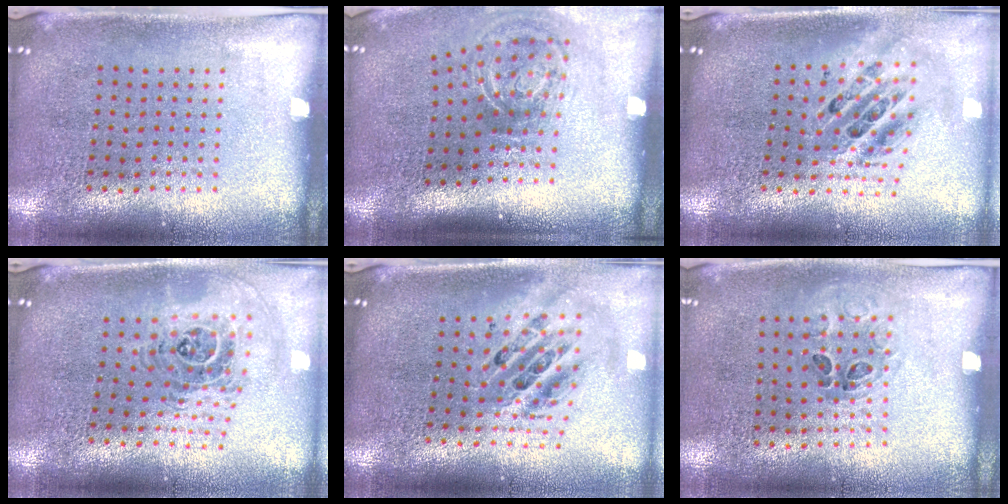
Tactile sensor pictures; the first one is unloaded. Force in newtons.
{"total": 2.0, "press": 1.2, "slide": 1.6}
{"total": 2.1, "press": 1.6, "slide": 1.4}
{"total": 1.3, "press": 1.2, "slide": 0.6}
{"total": 2.2, "press": 1.7, "slide": 1.4}
{"total": 1.0, "press": 0.7, "slide": 0.6}